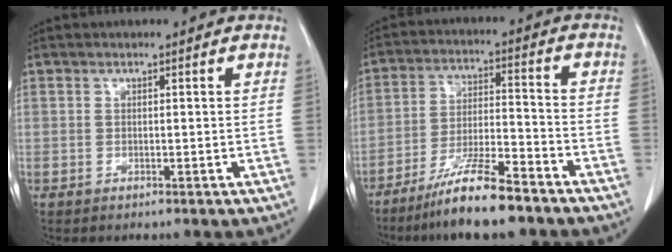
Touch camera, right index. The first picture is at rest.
{"total": 11.2, "force": [-8.7, 0.9, 7.1], "torque": [-0.130, -0.018, -0.158]}